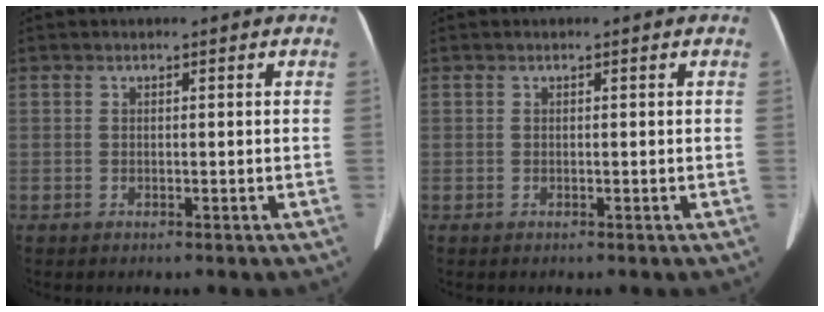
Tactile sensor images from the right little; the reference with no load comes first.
{"total": 0.0}